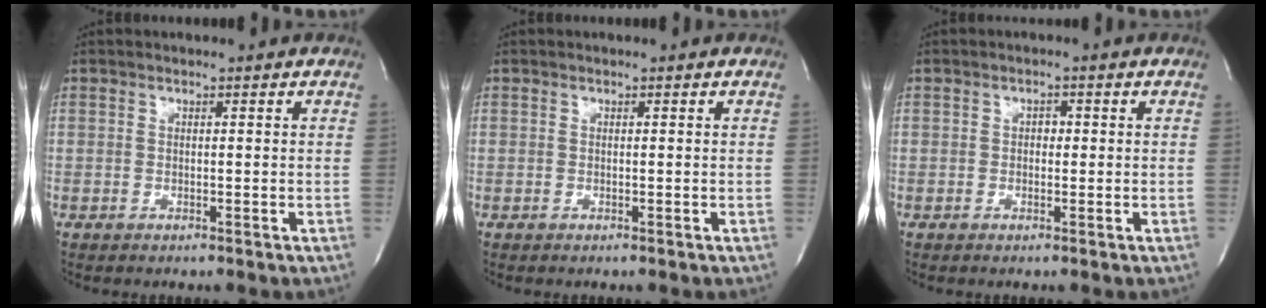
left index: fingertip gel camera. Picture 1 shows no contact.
{"total": 0.0}
{"total": 1.2, "force": [0.1, 0.8, 0.8], "torque": [-0.009, 0.004, -0.002]}